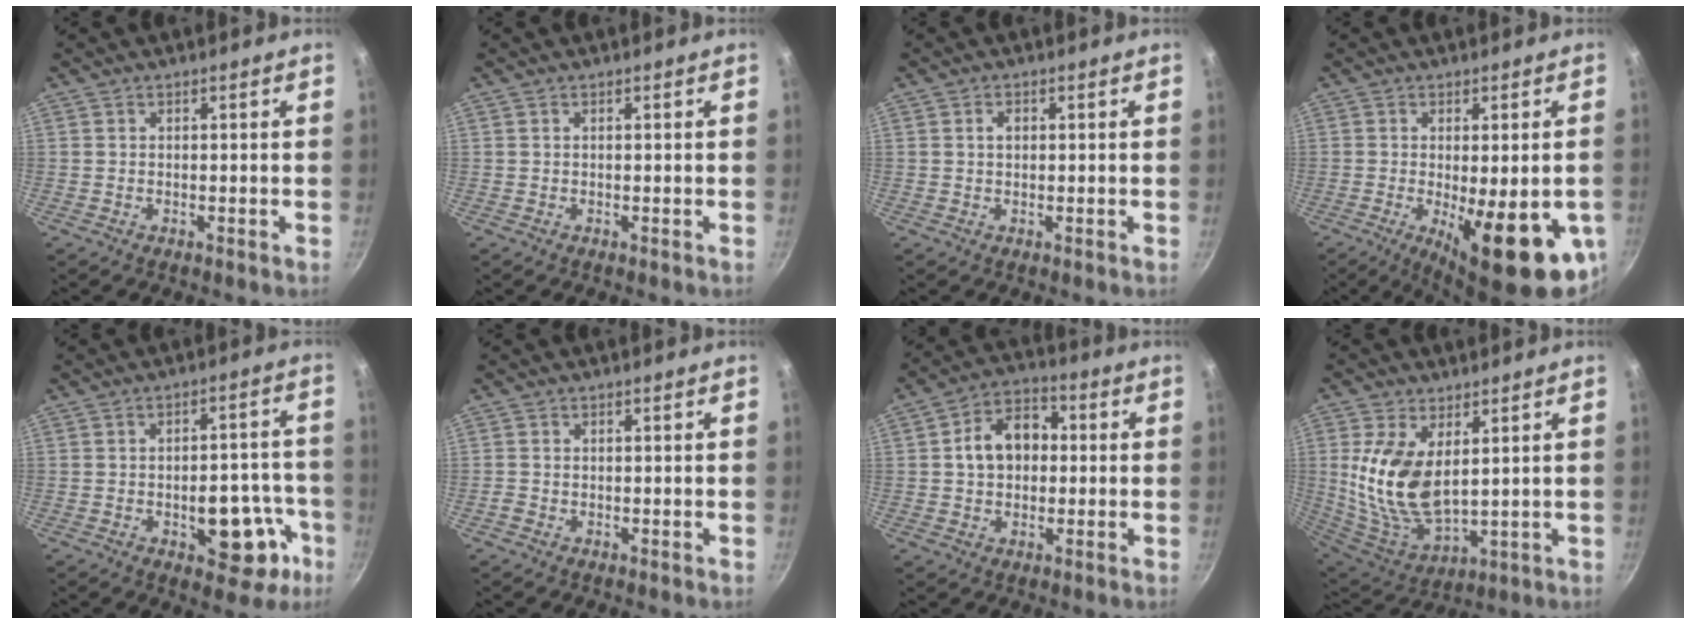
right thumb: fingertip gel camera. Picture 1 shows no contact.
{"total": 0.0}
{"total": 1.7, "force": [0.4, 1.2, 1.2], "torque": [-0.015, 0.006, 0.005]}
{"total": 18.1, "force": [-5.0, 5.6, 16.5], "torque": [-0.204, -0.018, -0.054]}
{"total": 12.9, "force": [-4.9, 6.9, 9.7], "torque": [-0.070, 0.038, -0.059]}
{"total": 1.0, "force": [-0.4, 0.9, 0.4], "torque": [-0.007, 0.002, -0.008]}
{"total": 10.5, "force": [0.9, 7.8, 7.0], "torque": [-0.081, 0.027, 0.000]}
{"total": 14.7, "force": [3.2, 8.0, 11.9], "torque": [-0.236, -0.034, 0.076]}